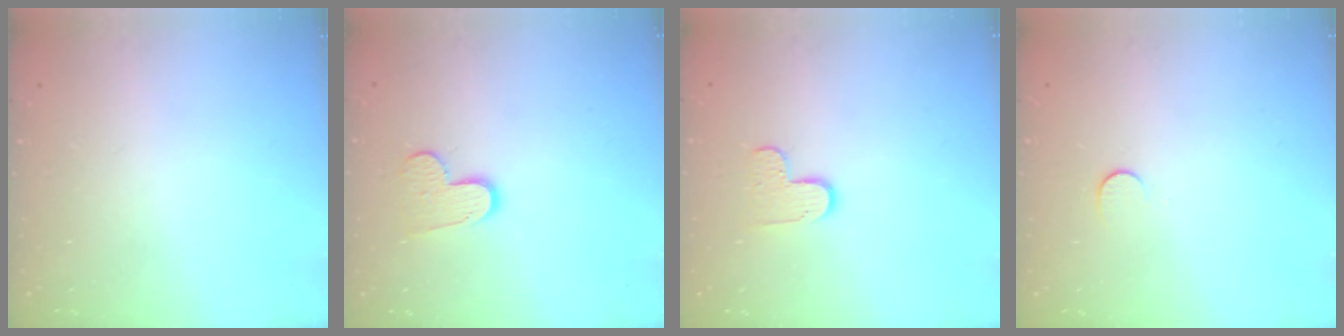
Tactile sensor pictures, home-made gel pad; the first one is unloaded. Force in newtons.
{"total": 9.1, "press": 9.1, "slide": 0.7}
{"total": 5.5, "press": 5.5, "slide": 0.5}
{"total": 5.2, "press": 5.2, "slide": 0.5}